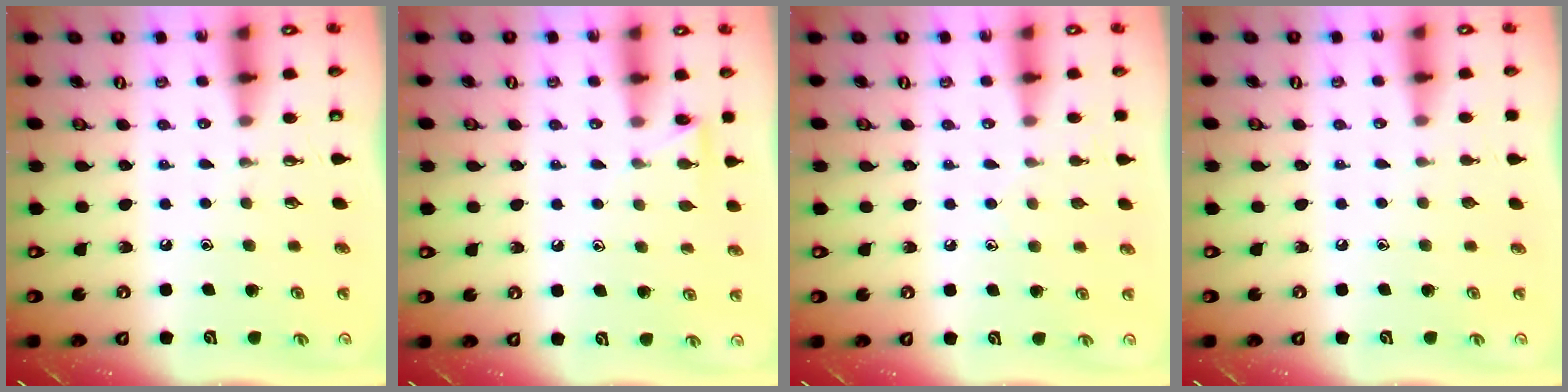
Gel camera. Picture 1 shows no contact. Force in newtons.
{"total": 6.2, "press": 6.2, "slide": 0.6}
{"total": 3.8, "press": 3.8, "slide": 0.4}
{"total": 0.0}